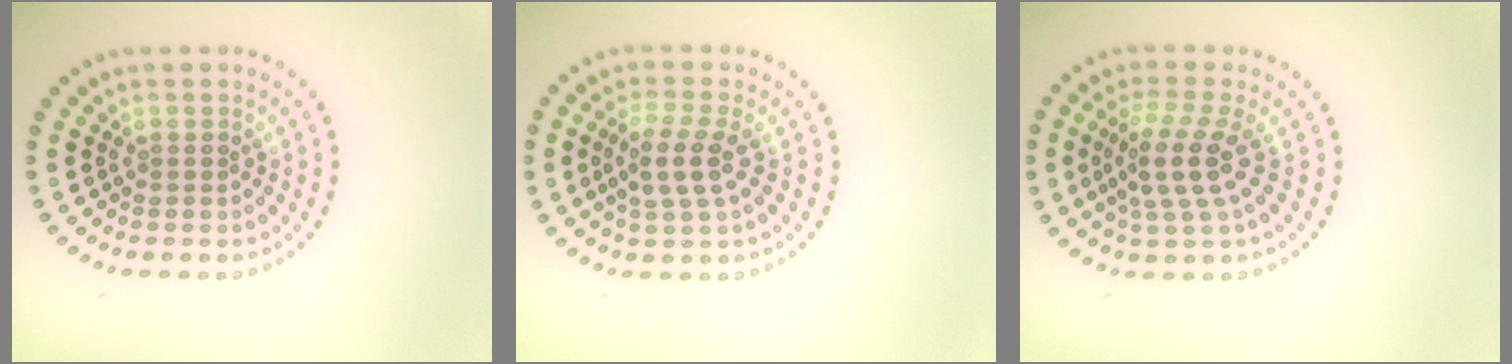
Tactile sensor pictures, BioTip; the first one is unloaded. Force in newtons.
{"total": 3.0, "press": 2.6, "slide": 1.4}
{"total": 3.6, "press": 2.9, "slide": 2.1}